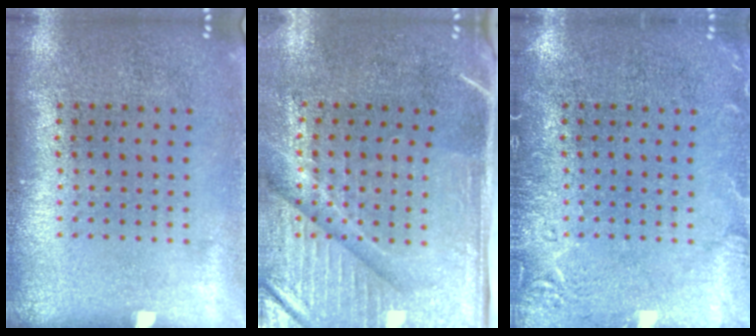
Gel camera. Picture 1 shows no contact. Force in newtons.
{"total": 4.7, "press": 4.0, "slide": 2.5}
{"total": 2.4, "press": 2.4, "slide": 0.4}